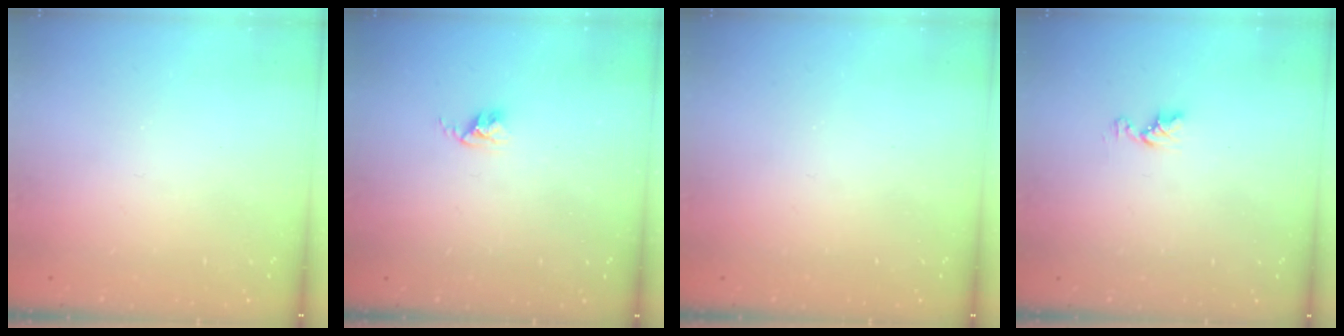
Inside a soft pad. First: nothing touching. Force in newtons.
{"total": 2.4, "press": 2.4, "slide": 0.3}
{"total": 0.0}
{"total": 5.1, "press": 5.1, "slide": 0.6}